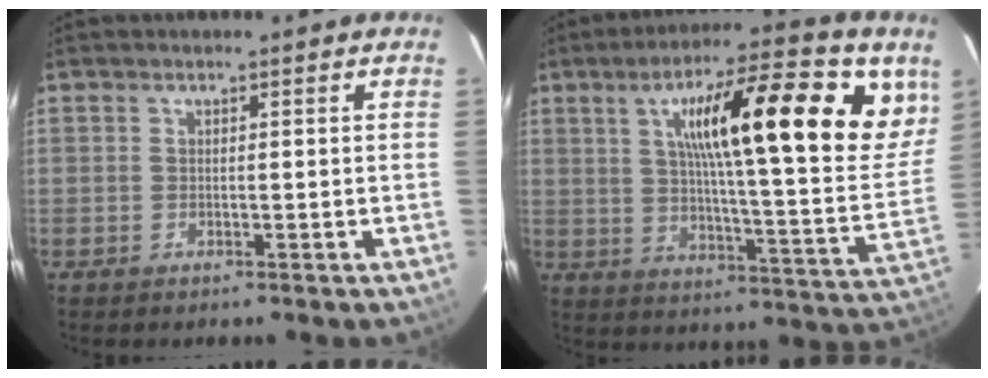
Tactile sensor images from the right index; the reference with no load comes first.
{"total": 24.5, "force": [10.0, 3.0, 22.2], "torque": [-0.308, 0.022, 0.146]}